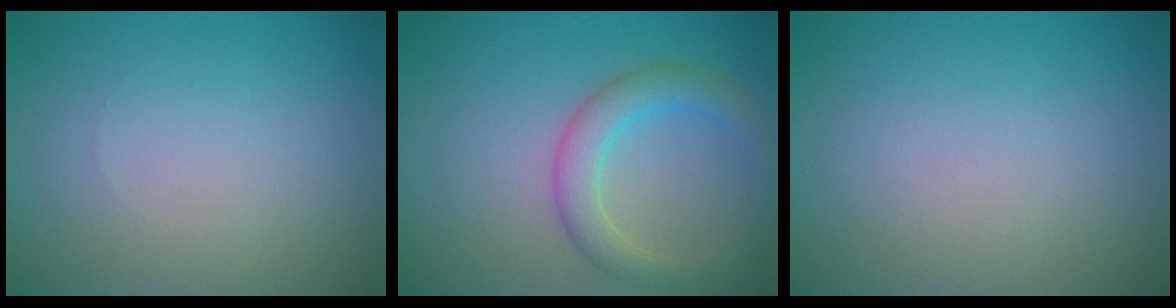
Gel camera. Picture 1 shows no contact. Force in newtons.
{"total": 3.5, "press": 3.5, "slide": 0.1}
{"total": 0.0}